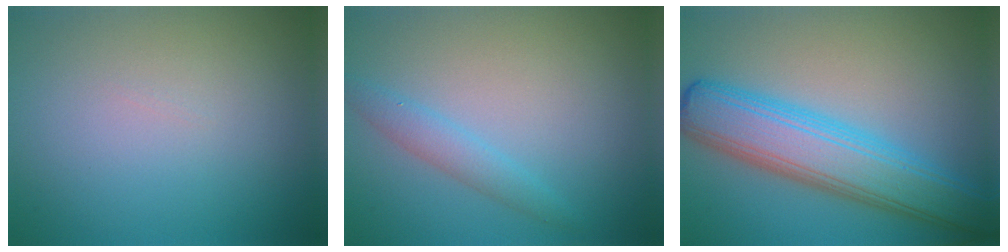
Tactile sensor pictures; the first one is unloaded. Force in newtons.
{"total": 2.0, "press": 2.0, "slide": 0.1}
{"total": 8.3, "press": 8.3, "slide": 0.2}